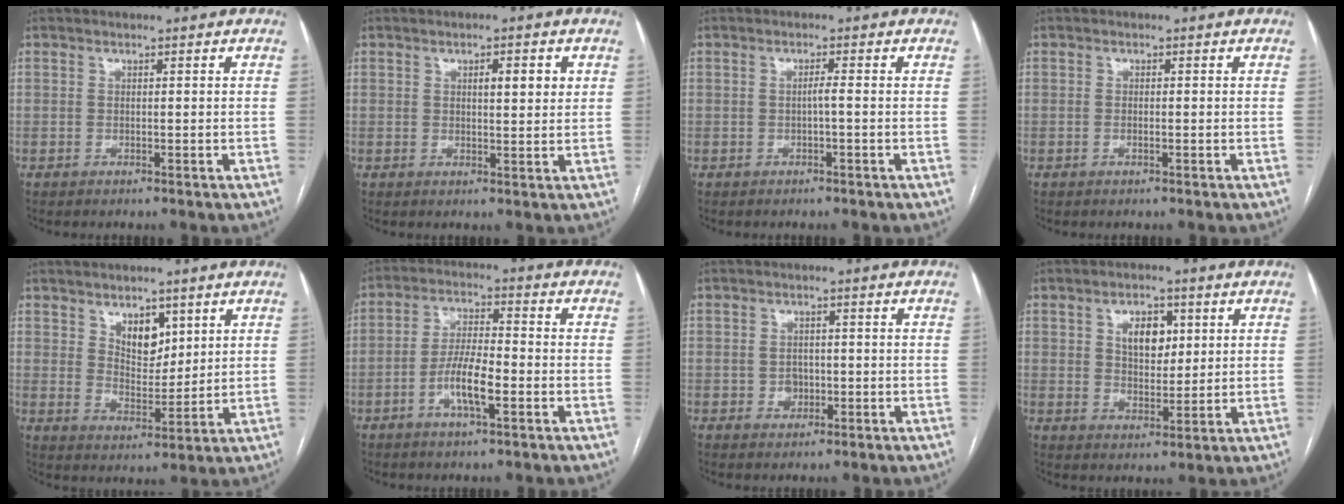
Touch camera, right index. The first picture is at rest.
{"total": 3.5, "force": [1.3, 0.9, 3.1], "torque": [-0.047, 0.002, 0.018]}
{"total": 1.1, "force": [-0.3, -0.1, 1.0], "torque": [-0.017, 0.002, -0.005]}
{"total": 0.8, "force": [-0.3, 0.2, 0.7], "torque": [-0.014, 0.001, -0.005]}
{"total": 6.1, "force": [3.2, 3.4, 3.9], "torque": [-0.061, -0.003, 0.060]}
{"total": 7.6, "force": [-2.9, 1.8, 6.8], "torque": [-0.135, 0.005, -0.054]}
{"total": 2.5, "force": [-0.7, 2.1, 1.2], "torque": [-0.010, 0.006, -0.005]}
{"total": 6.1, "force": [2.1, 3.7, 4.5], "torque": [-0.072, 0.008, 0.040]}